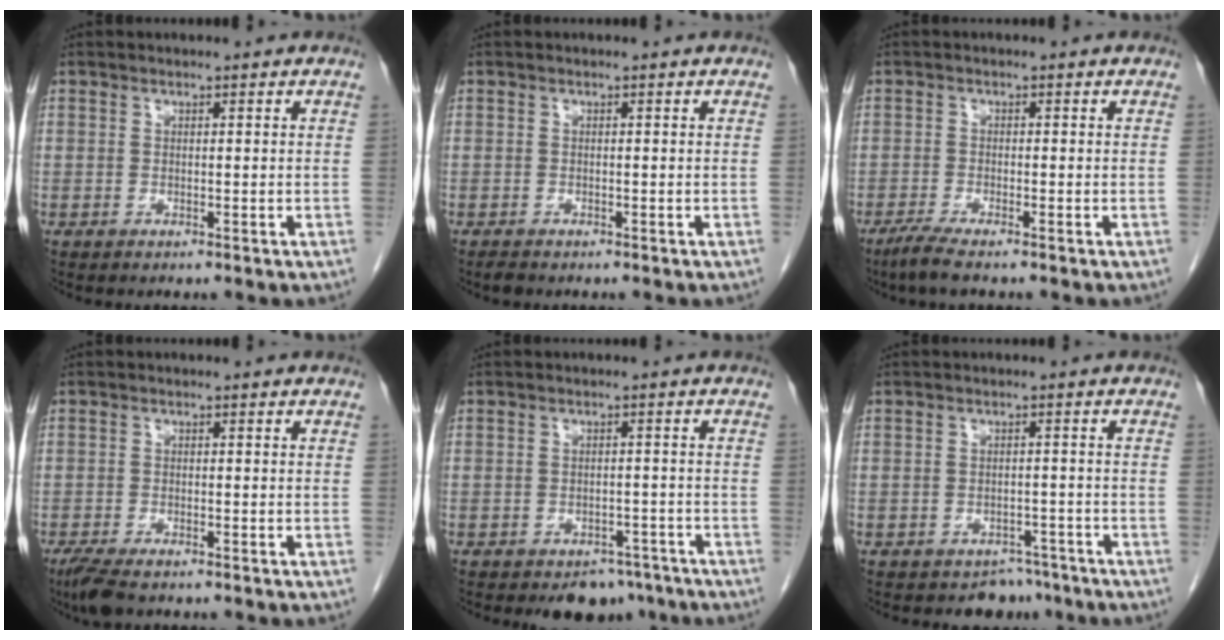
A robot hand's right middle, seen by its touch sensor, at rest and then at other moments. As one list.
[{"total": 0.8, "force": [-0.7, 0.2, 0.3], "torque": [-0.012, -0.003, -0.013]}, {"total": 3.3, "force": [-2.5, 0.0, 2.1], "torque": [-0.046, -0.009, -0.050]}, {"total": 4.4, "force": [-3.3, 1.1, 2.7], "torque": [-0.055, -0.012, -0.056]}, {"total": 5.1, "force": [-4.0, 2.7, 1.5], "torque": [-0.009, 0.005, -0.055]}, {"total": 3.2, "force": [-2.7, 1.8, 0.0], "torque": [0.002, 0.007, -0.034]}]